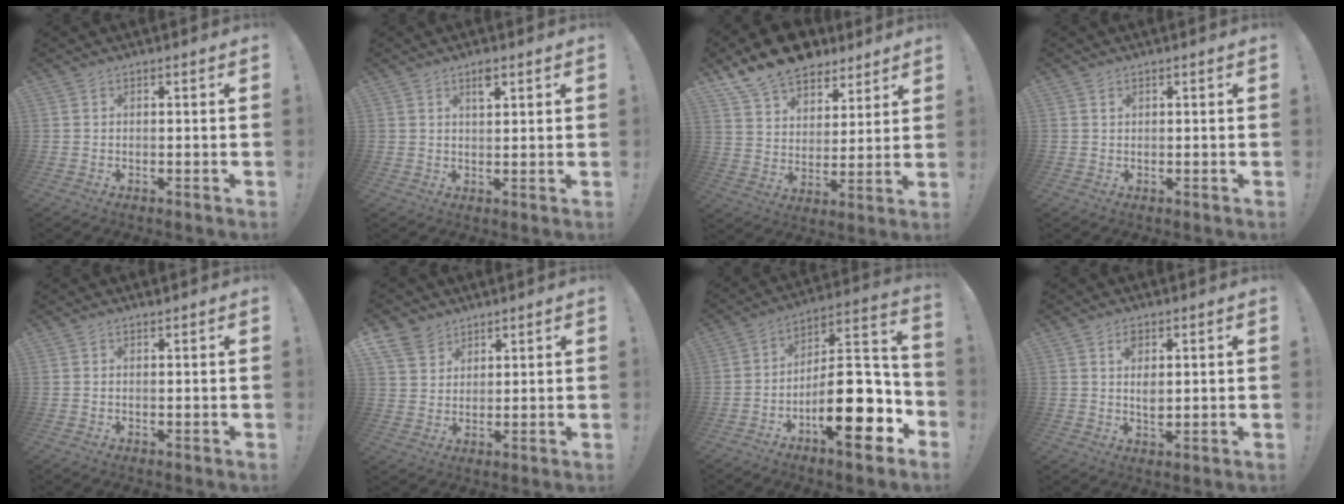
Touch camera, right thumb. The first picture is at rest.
{"total": 3.6, "force": [2.1, 1.4, 2.6], "torque": [-0.033, -0.007, 0.033]}
{"total": 14.3, "force": [11.5, 7.5, 3.8], "torque": [-0.074, -0.087, 0.216]}
{"total": 1.3, "force": [0.6, 1.1, 0.2], "torque": [0.003, -0.003, 0.009]}
{"total": 0.6, "force": [0.6, 0.0, 0.1], "torque": [0.001, -0.002, 0.011]}
{"total": 7.7, "force": [5.5, 5.1, 1.6], "torque": [-0.030, -0.034, 0.110]}
{"total": 21.9, "force": [-7.4, 8.2, 18.9], "torque": [-0.298, 0.042, -0.110]}
{"total": 4.0, "force": [1.9, 2.0, 2.9], "torque": [-0.030, -0.015, 0.028]}